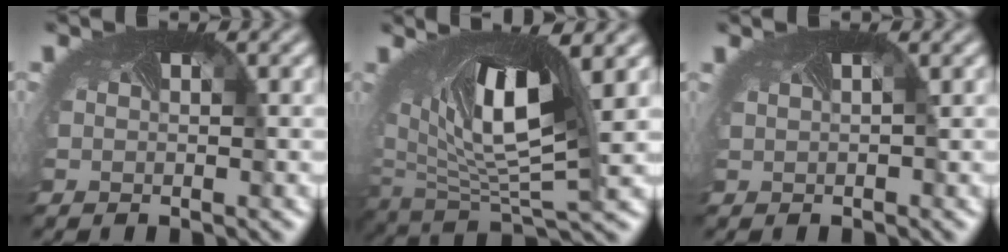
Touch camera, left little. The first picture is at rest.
{"total": 10.0, "force": [2.6, 4.0, 8.7], "torque": [-0.157, -0.005, 0.041]}
{"total": 1.2, "force": [0.6, 0.7, 0.8], "torque": [-0.011, 0.014, 0.001]}